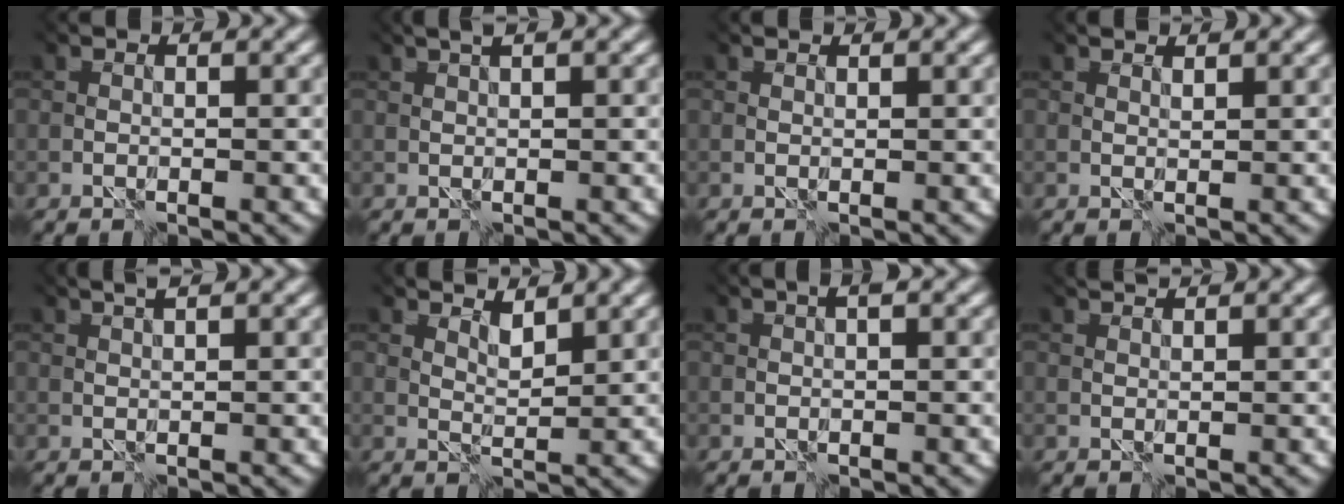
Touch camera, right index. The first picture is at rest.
{"total": 1.4, "force": [1.1, -0.3, 0.7], "torque": [0.002, 0.011, 0.015]}
{"total": 1.1, "force": [1.0, 0.2, 0.2], "torque": [-0.008, 0.000, 0.018]}
{"total": 1.9, "force": [1.9, 0.2, 0.4], "torque": [-0.007, 0.001, 0.028]}
{"total": 1.9, "force": [1.6, -0.1, 1.0], "torque": [-0.002, 0.016, 0.022]}
{"total": 1.3, "force": [1.1, -0.7, 0.0], "torque": [-0.006, -0.013, 0.040]}
{"total": 0.8, "force": [0.0, -0.6, 0.5], "torque": [0.001, 0.000, 0.013]}
{"total": 3.1, "force": [2.9, 0.4, 1.0], "torque": [-0.018, 0.011, 0.041]}